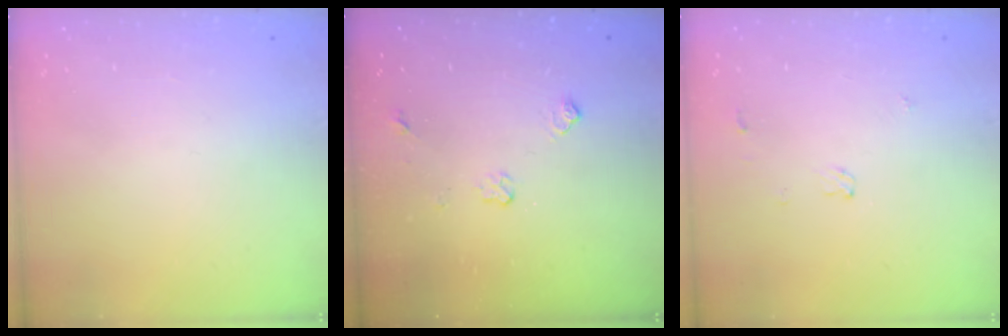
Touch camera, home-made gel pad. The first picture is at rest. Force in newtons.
{"total": 4.6, "press": 4.5, "slide": 0.6}
{"total": 3.6, "press": 3.6, "slide": 0.5}